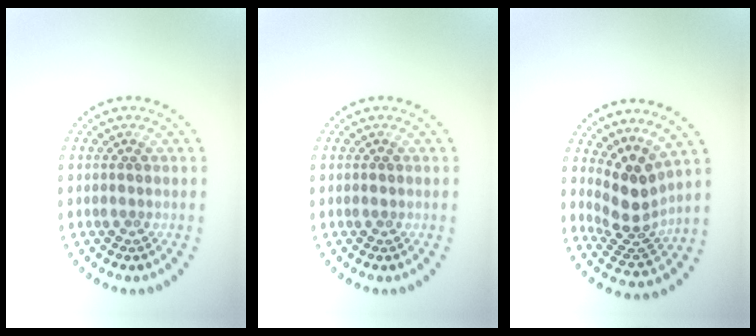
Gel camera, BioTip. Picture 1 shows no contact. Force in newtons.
{"total": 0.5, "press": 0.5, "slide": 0.2}
{"total": 3.9, "press": 2.9, "slide": 2.6}